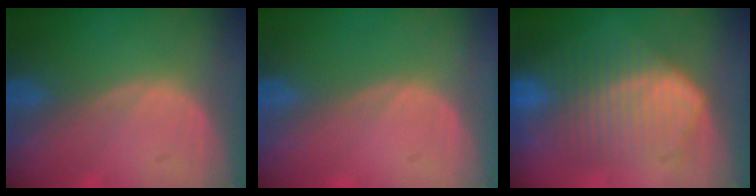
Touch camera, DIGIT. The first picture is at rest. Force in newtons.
{"total": 0.0}
{"total": 10.2, "press": 10.2, "slide": 0.5}